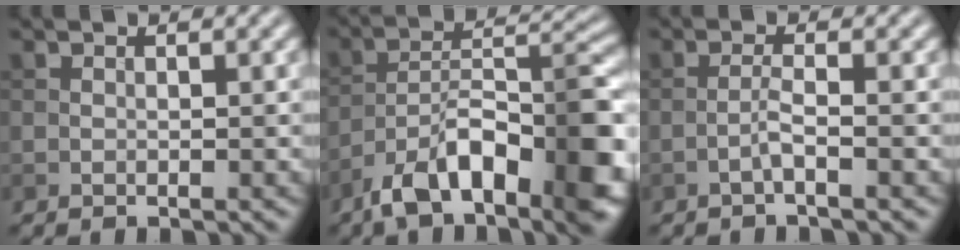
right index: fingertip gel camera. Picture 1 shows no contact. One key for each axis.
{"total": 12.6, "fx": -7.4, "fy": 5.2, "fz": 8.8, "tx": -0.138, "ty": 0.002, "tz": -0.131}
{"total": 1.5, "fx": -0.8, "fy": 0.0, "fz": 1.2, "tx": -0.026, "ty": 0.008, "tz": -0.020}